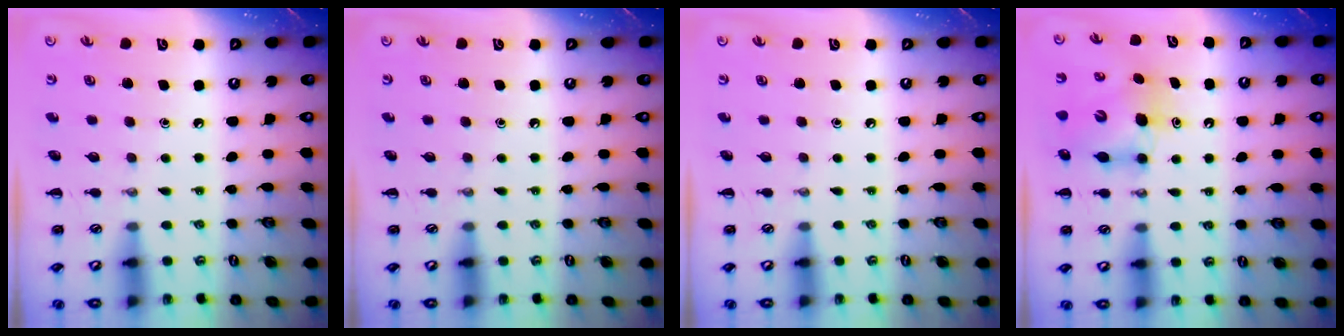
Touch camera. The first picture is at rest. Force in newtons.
{"total": 0.0}
{"total": 0.0}
{"total": 6.5, "press": 6.4, "slide": 1.1}